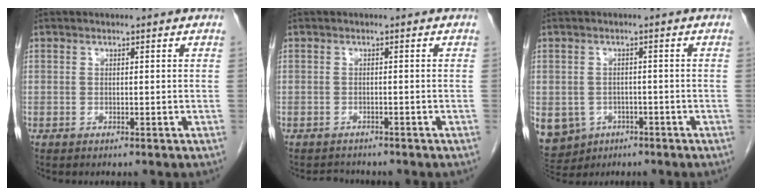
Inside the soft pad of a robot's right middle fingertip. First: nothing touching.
{"total": 1.8, "force": [-1.7, 0.5, -0.1], "torque": [-0.003, -0.006, -0.025]}
{"total": 11.8, "force": [-5.2, 9.9, 3.8], "torque": [-0.118, -0.002, -0.065]}